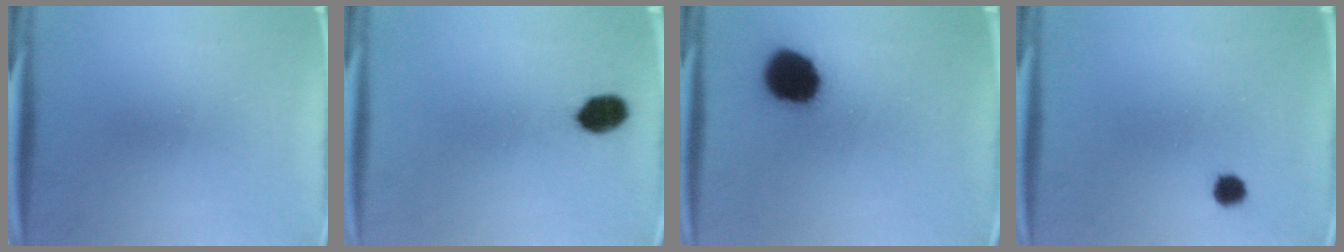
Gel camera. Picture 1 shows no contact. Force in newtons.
{"total": 5.6}
{"total": 14.2}
{"total": 2.5}